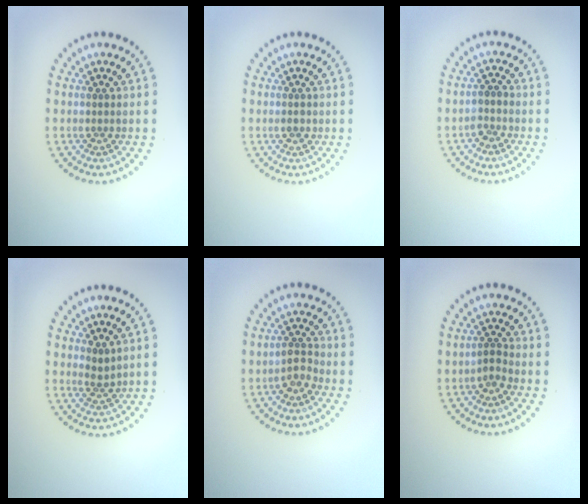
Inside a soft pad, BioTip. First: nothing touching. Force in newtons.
{"total": 1.0, "press": 1.0, "slide": 0.1}
{"total": 1.4, "press": 1.2, "slide": 0.7}
{"total": 1.4, "press": 1.0, "slide": 1.0}
{"total": 1.7, "press": 1.4, "slide": 1.0}
{"total": 1.2, "press": 0.8, "slide": 0.8}